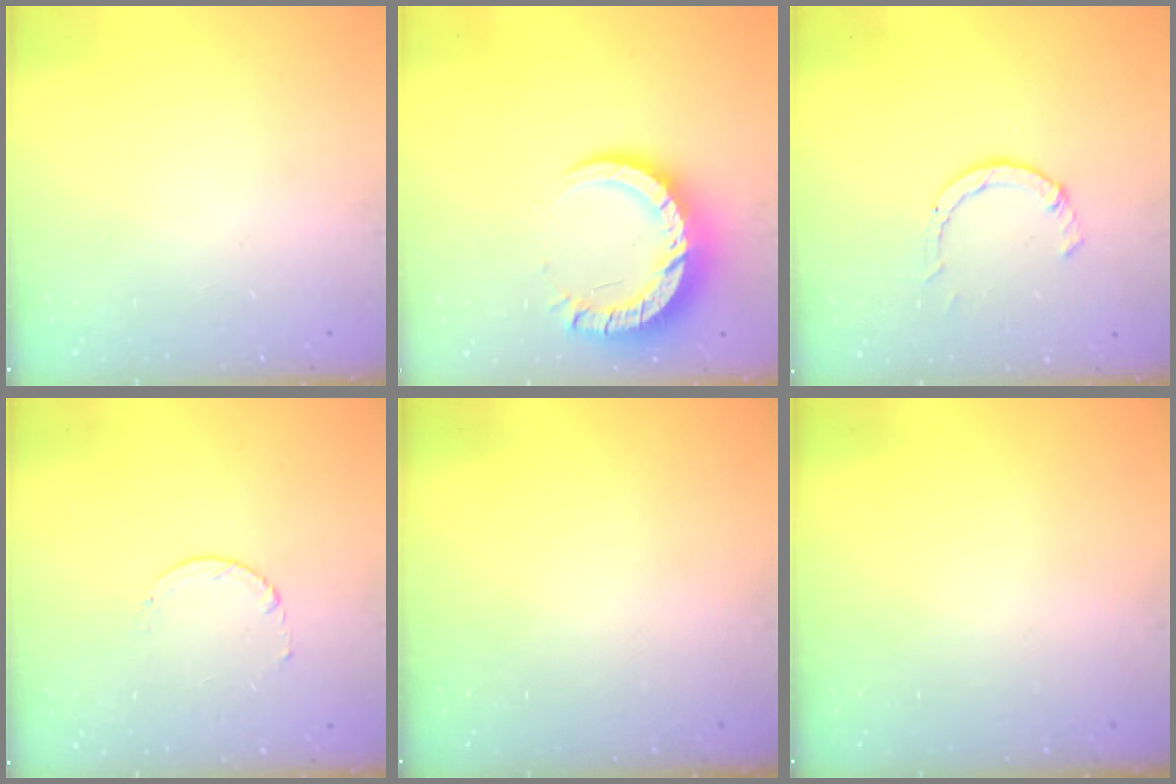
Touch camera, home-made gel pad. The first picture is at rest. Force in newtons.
{"total": 13.0, "press": 13.0, "slide": 1.0}
{"total": 2.3, "press": 2.3, "slide": 0.3}
{"total": 1.7, "press": 1.7, "slide": 0.2}
{"total": 0.0}
{"total": 0.0}